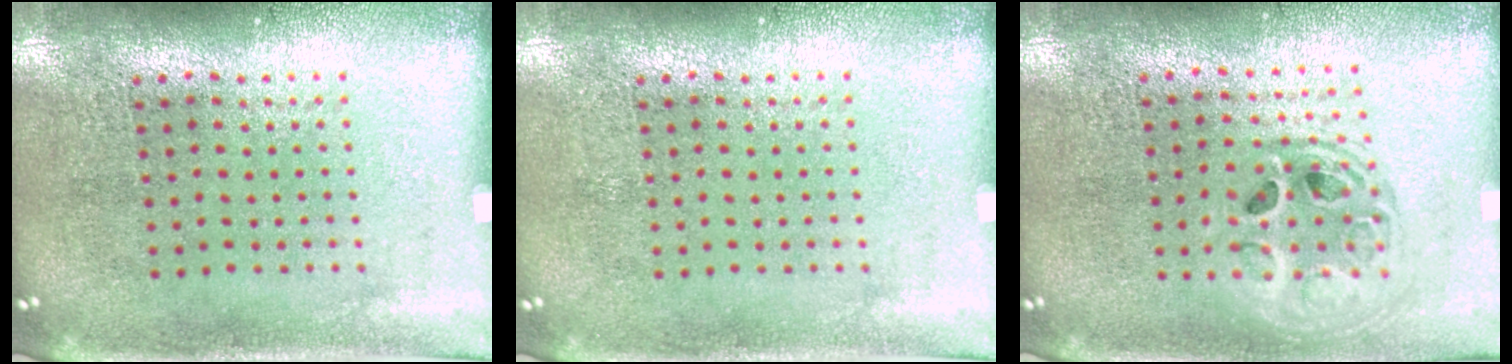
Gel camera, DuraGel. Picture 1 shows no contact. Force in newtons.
{"total": 0.0}
{"total": 1.5, "press": 1.2, "slide": 0.8}